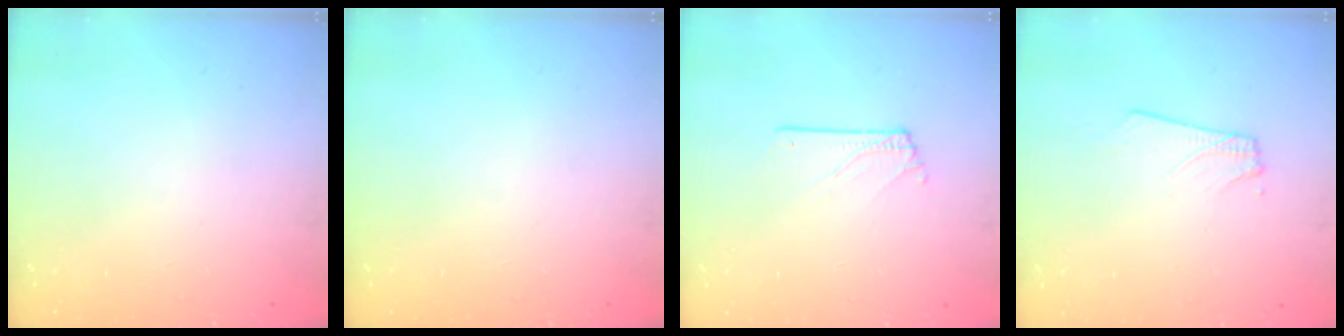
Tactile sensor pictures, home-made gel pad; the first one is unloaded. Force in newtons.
{"total": 0.0}
{"total": 1.4, "press": 1.4, "slide": 0.2}
{"total": 2.3, "press": 2.3, "slide": 0.3}